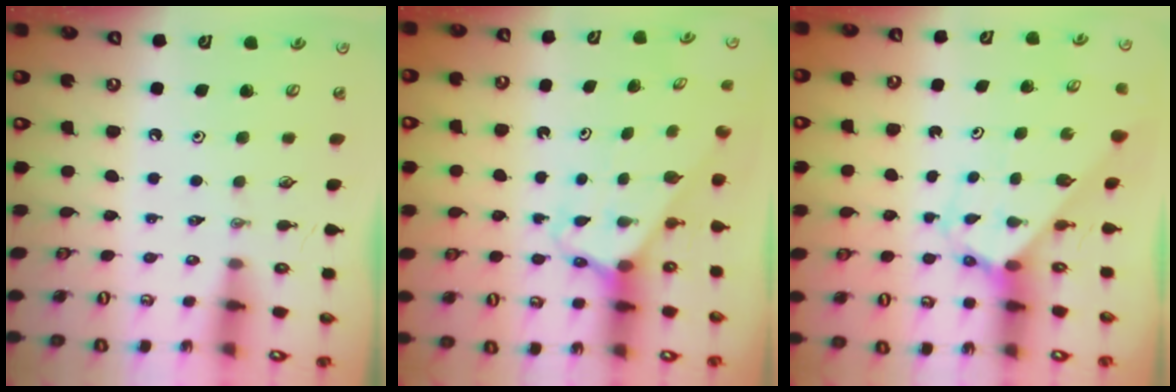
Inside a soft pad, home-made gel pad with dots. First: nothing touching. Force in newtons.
{"total": 2.7, "press": 2.7, "slide": 0.1}
{"total": 2.8, "press": 2.8, "slide": 0.2}